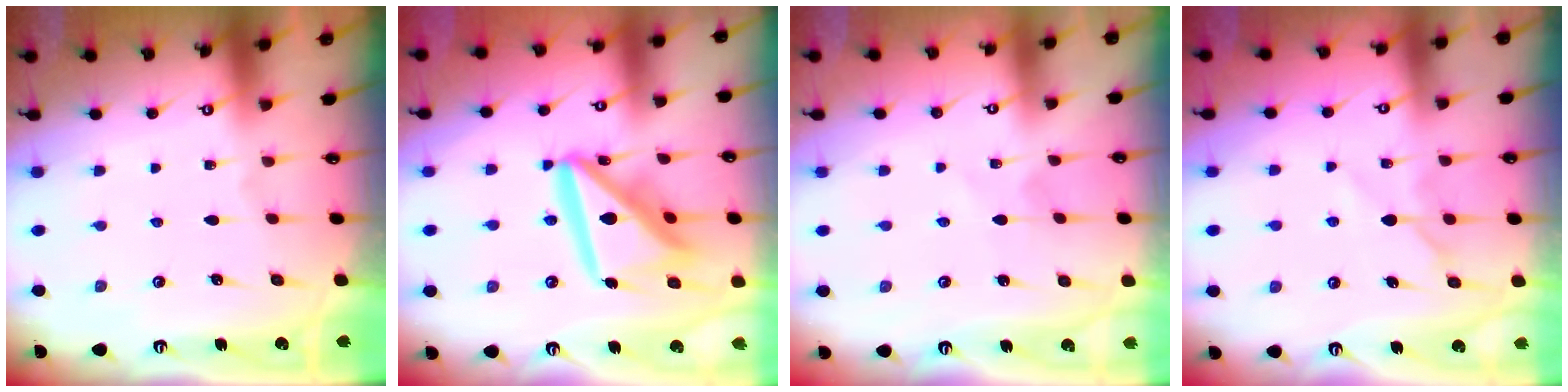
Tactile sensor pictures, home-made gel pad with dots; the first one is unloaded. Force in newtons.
{"total": 18.6, "press": 18.5, "slide": 2.2}
{"total": 2.5, "press": 2.5, "slide": 0.2}
{"total": 6.1, "press": 6.1, "slide": 0.6}